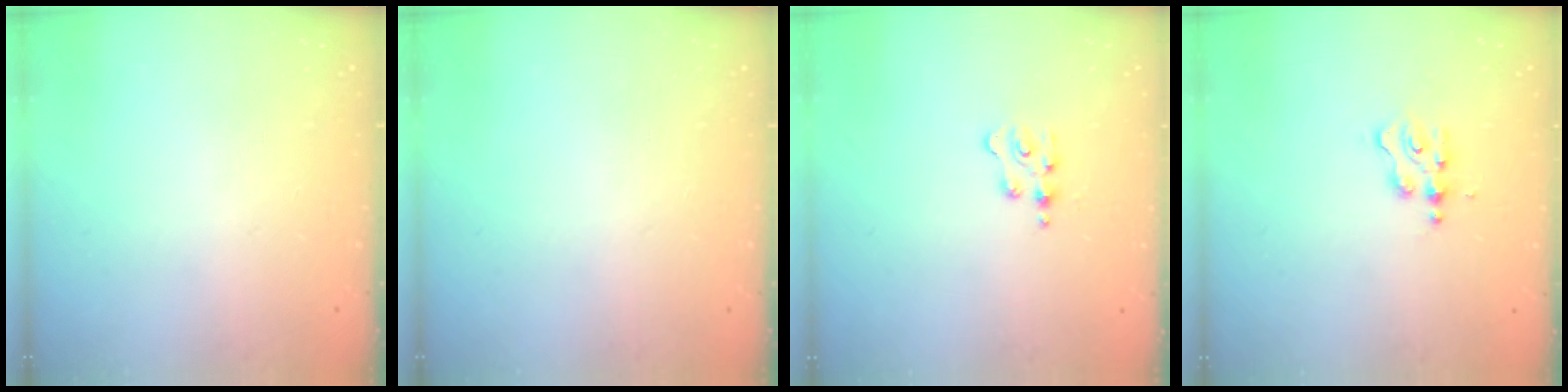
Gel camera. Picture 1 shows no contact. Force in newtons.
{"total": 0.0}
{"total": 3.0, "press": 3.0, "slide": 0.5}
{"total": 2.6, "press": 2.6, "slide": 0.3}